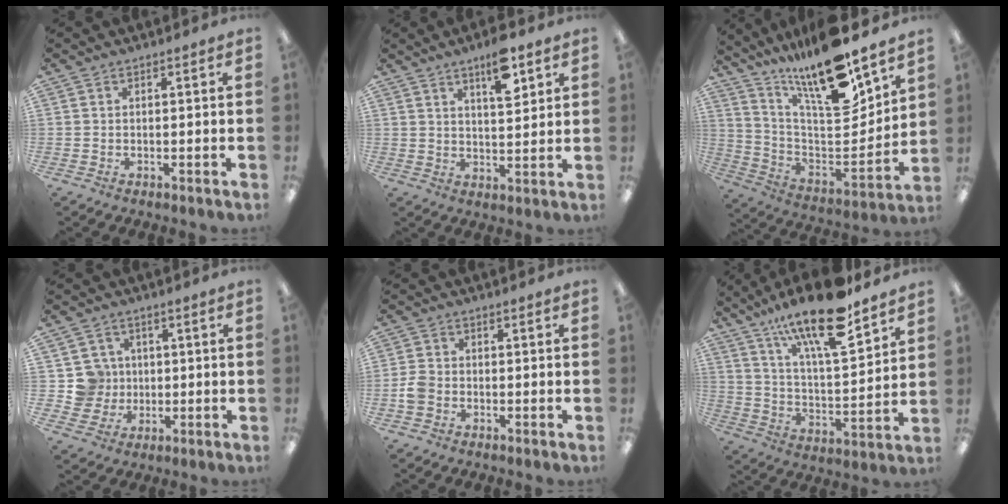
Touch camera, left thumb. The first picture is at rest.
{"total": 9.2, "force": [5.7, 3.0, 6.5], "torque": [-0.091, -0.030, 0.091]}
{"total": 19.4, "force": [15.9, 3.9, 10.4], "torque": [-0.182, -0.127, 0.268]}
{"total": 7.4, "force": [1.1, 7.3, 0.4], "torque": [-0.011, 0.005, 0.029]}
{"total": 3.5, "force": [-1.3, 2.7, 1.8], "torque": [-0.029, 0.010, -0.023]}
{"total": 18.8, "force": [13.9, 4.8, 11.7], "torque": [-0.209, -0.083, 0.234]}